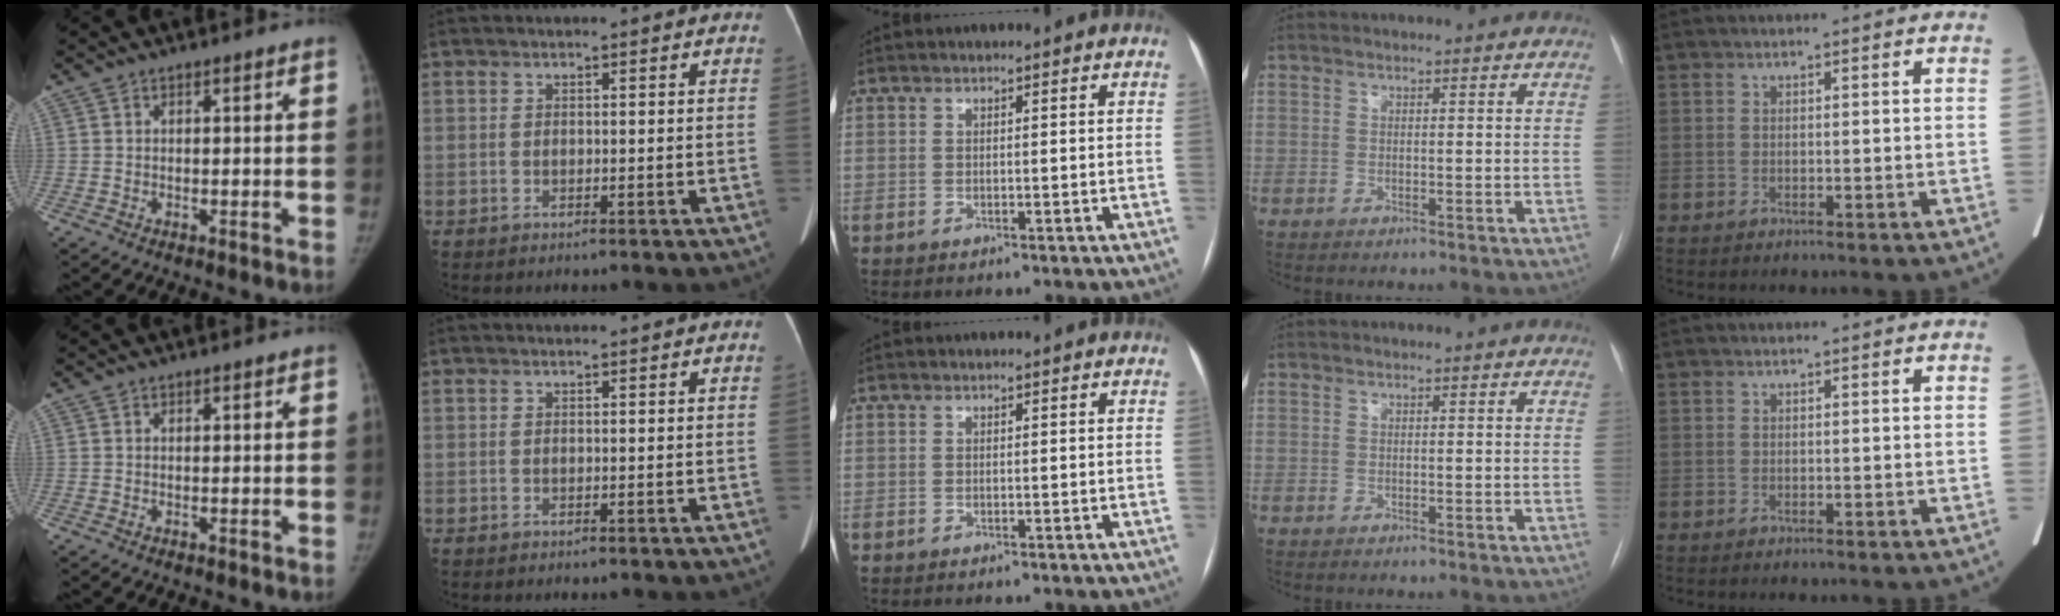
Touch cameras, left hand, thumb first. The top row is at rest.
{}